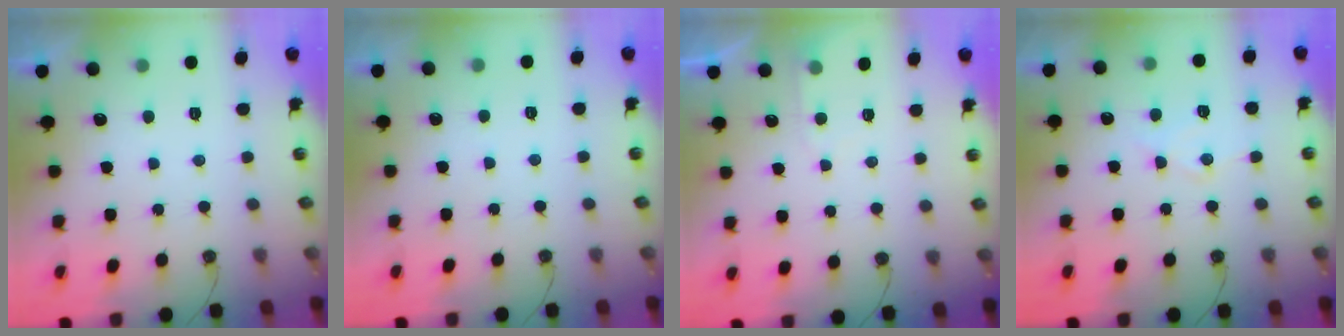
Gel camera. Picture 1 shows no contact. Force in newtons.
{"total": 2.0, "press": 2.0, "slide": 0.4}
{"total": 3.6, "press": 3.6, "slide": 0.5}
{"total": 8.4, "press": 8.4, "slide": 0.6}